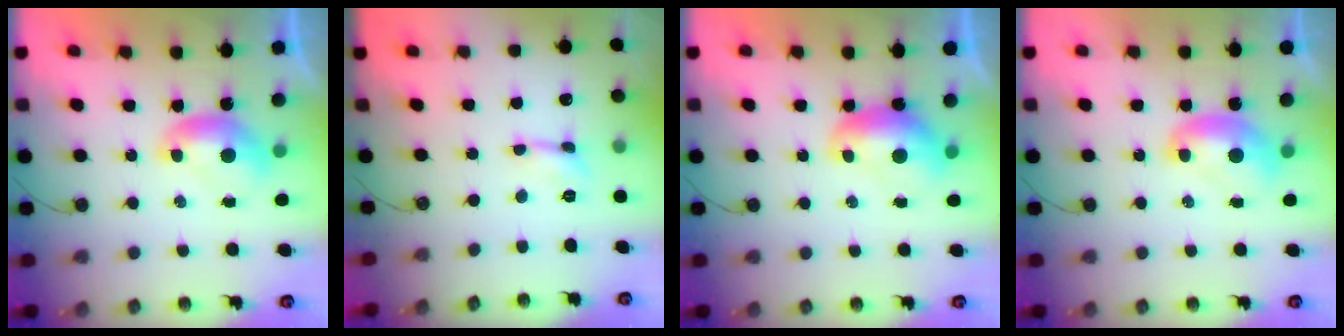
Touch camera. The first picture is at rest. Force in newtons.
{"total": 1.0, "press": 0.9, "slide": 0.4}
{"total": 1.4, "press": 1.3, "slide": 0.4}
{"total": 1.8, "press": 1.8, "slide": 0.2}